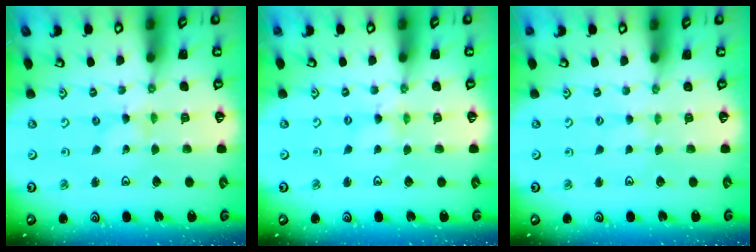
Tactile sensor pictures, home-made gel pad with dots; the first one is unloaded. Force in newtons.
{"total": 0.9, "press": 0.9, "slide": 0.2}
{"total": 0.9, "press": 0.9, "slide": 0.2}